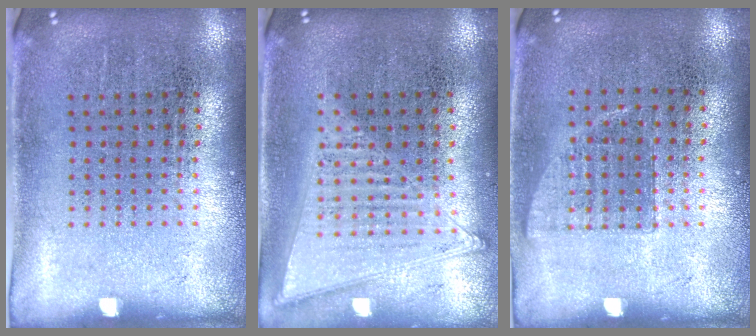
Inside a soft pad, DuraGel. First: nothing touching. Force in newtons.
{"total": 1.2, "press": 1.2, "slide": 0.2}
{"total": 0.6, "press": 0.6, "slide": 0.2}